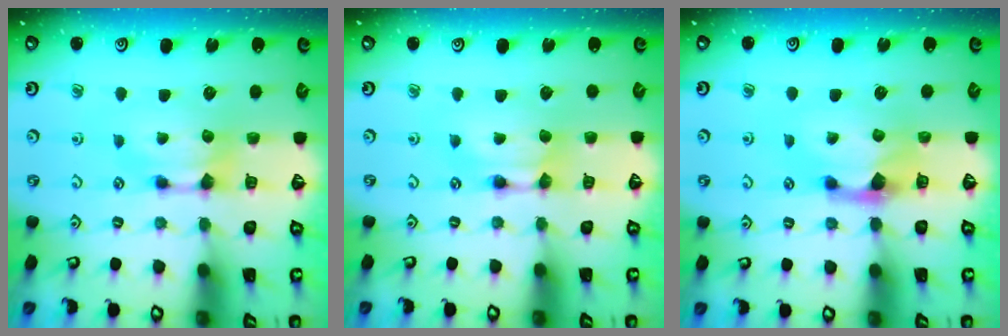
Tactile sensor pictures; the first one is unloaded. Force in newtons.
{"total": 1.8, "press": 1.8, "slide": 0.1}
{"total": 1.5, "press": 1.2, "slide": 0.9}